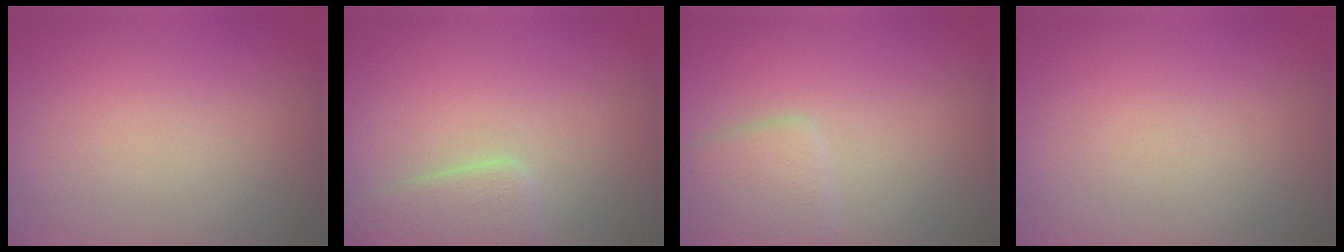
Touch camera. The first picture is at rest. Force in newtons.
{"total": 2.9, "press": 2.9, "slide": 0.3}
{"total": 2.9, "press": 2.9, "slide": 0.2}
{"total": 0.0}